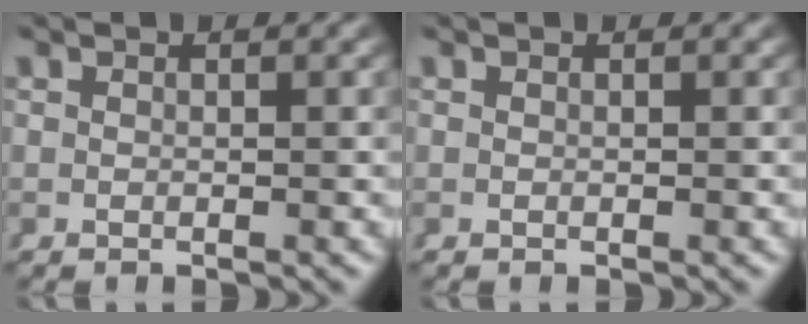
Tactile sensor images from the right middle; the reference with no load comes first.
{"total": 0.0}